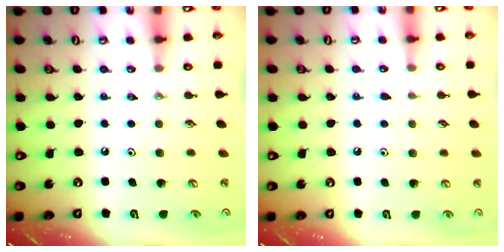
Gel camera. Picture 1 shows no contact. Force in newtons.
{"total": 4.2, "press": 4.1, "slide": 0.7}